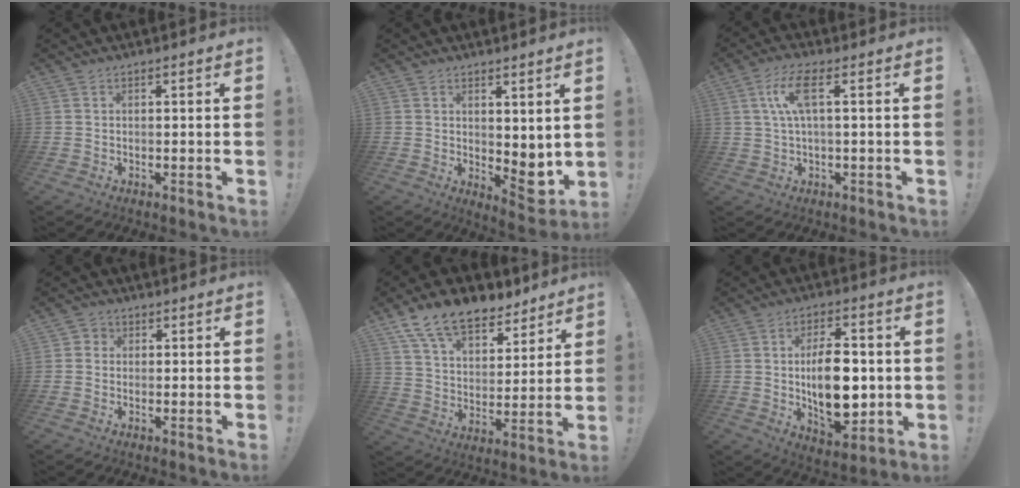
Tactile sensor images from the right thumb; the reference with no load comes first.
{"total": 5.0, "force": [1.3, 2.9, 3.8], "torque": [-0.027, -0.037, 0.029]}
{"total": 8.5, "force": [2.1, 2.3, 7.9], "torque": [-0.148, 0.003, 0.035]}
{"total": 2.3, "force": [-0.3, 2.1, 0.8], "torque": [-0.009, 0.004, -0.006]}
{"total": 15.0, "force": [10.9, 7.6, 6.9], "torque": [-0.117, -0.072, 0.199]}
{"total": 16.7, "force": [-0.5, 9.1, 13.9], "torque": [-0.232, -0.007, -0.012]}